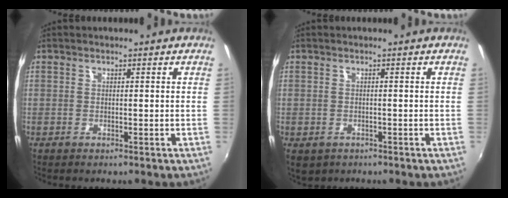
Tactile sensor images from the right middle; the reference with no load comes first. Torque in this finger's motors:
{"motor_torque": [0.68, -0.73, 0.05, 0.07]}